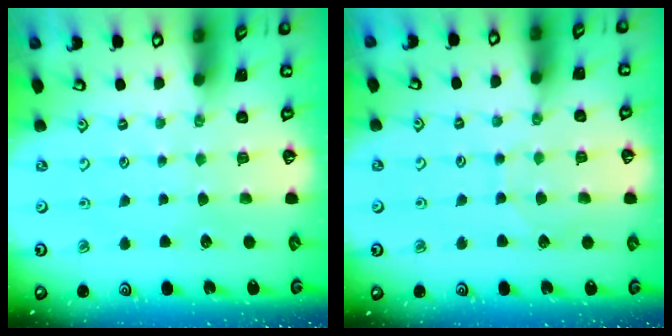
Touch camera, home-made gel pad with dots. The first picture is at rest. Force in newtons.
{"total": 4.7, "press": 4.6, "slide": 0.6}